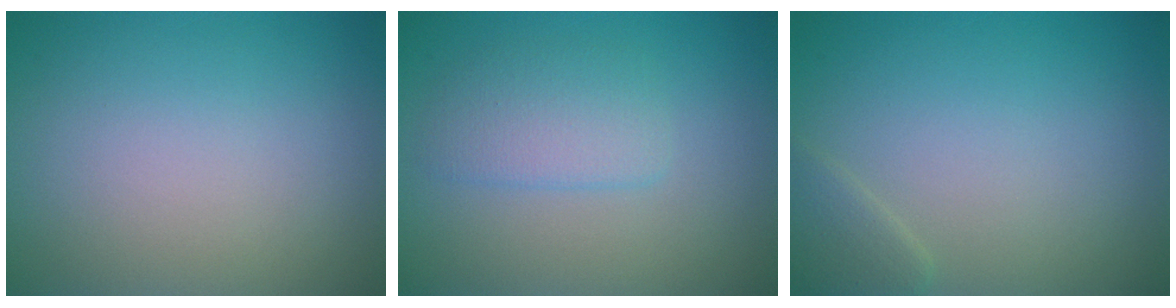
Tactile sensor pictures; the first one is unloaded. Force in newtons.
{"total": 2.6, "press": 2.6, "slide": 0.0}
{"total": 1.5, "press": 1.5, "slide": 0.1}